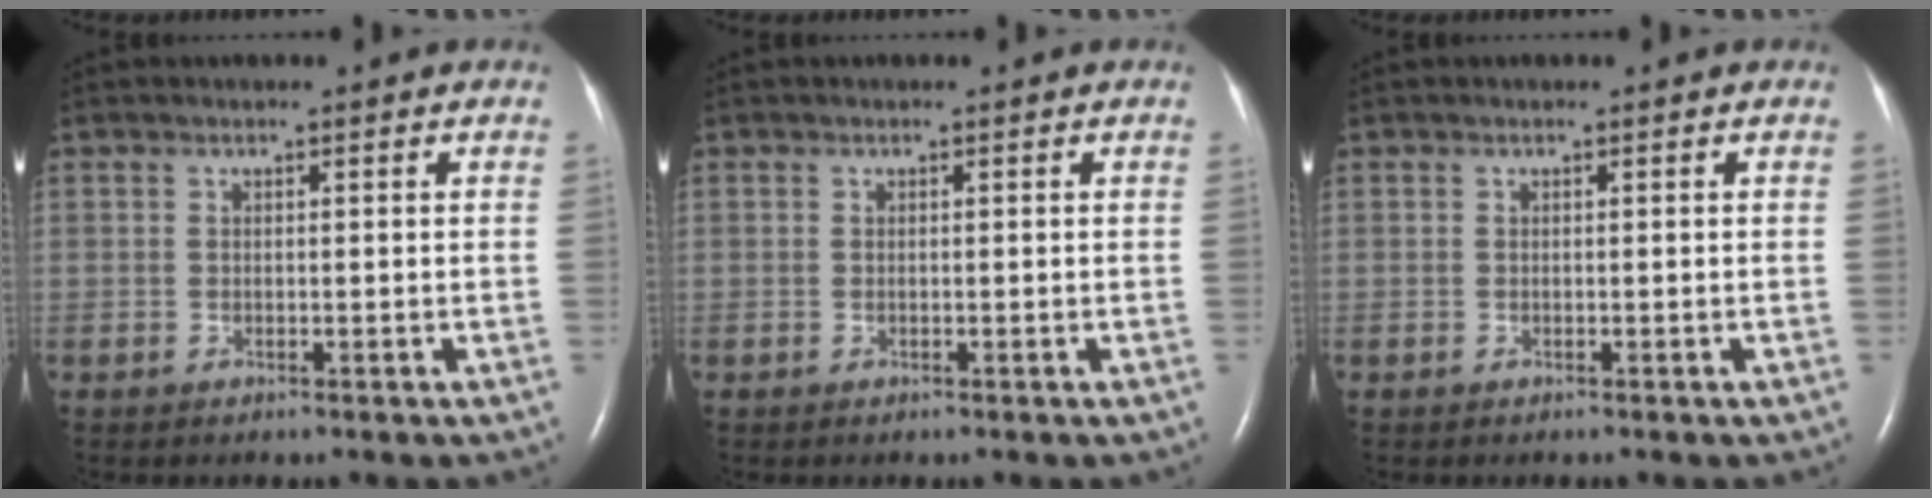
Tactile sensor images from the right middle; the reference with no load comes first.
{"total": 0.0}
{"total": 0.0}